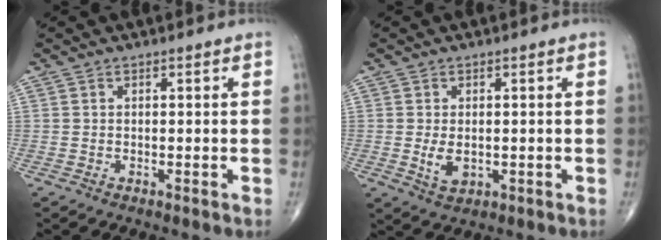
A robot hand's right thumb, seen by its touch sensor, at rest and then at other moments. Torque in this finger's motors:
{"motor_torque": [-0.44, 0.05, 0.15, 0.42, 0.13]}